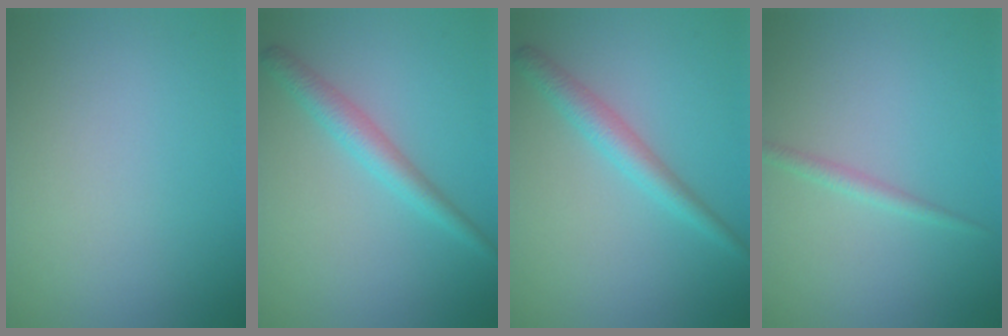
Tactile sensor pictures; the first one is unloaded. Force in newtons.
{"total": 2.5, "press": 2.5, "slide": 0.0}
{"total": 2.5, "press": 2.5, "slide": 0.0}
{"total": 1.2, "press": 1.2, "slide": 0.0}